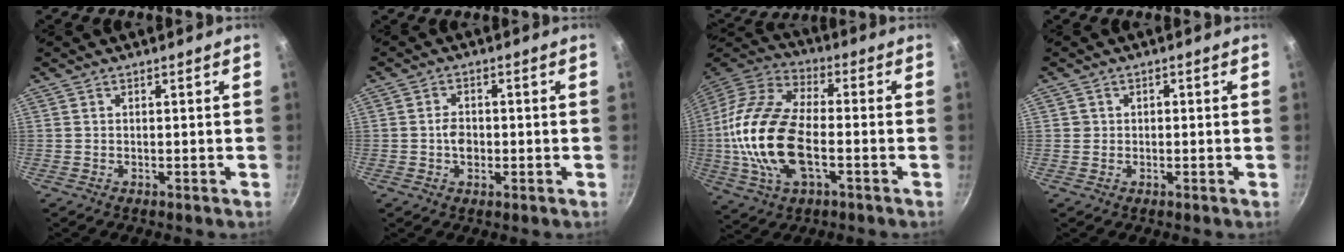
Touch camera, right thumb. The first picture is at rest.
{"total": 3.6, "force": [-0.6, 2.5, 2.5], "torque": [-0.032, 0.007, -0.012]}
{"total": 21.2, "force": [-3.1, 11.1, 17.8], "torque": [-0.356, 0.029, -0.071]}
{"total": 1.6, "force": [-0.1, 1.5, 0.5], "torque": [0.003, 0.011, 0.000]}